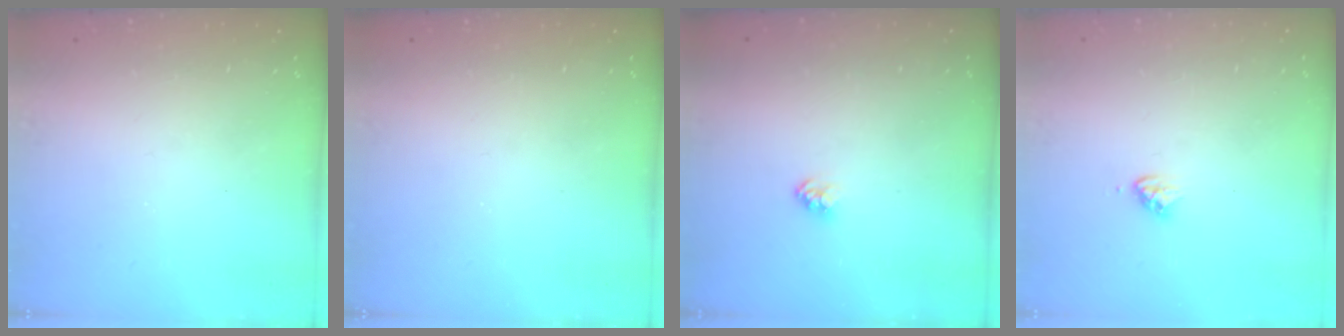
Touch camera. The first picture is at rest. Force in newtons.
{"total": 0.0}
{"total": 2.3, "press": 2.3, "slide": 0.1}
{"total": 3.3, "press": 3.3, "slide": 0.2}